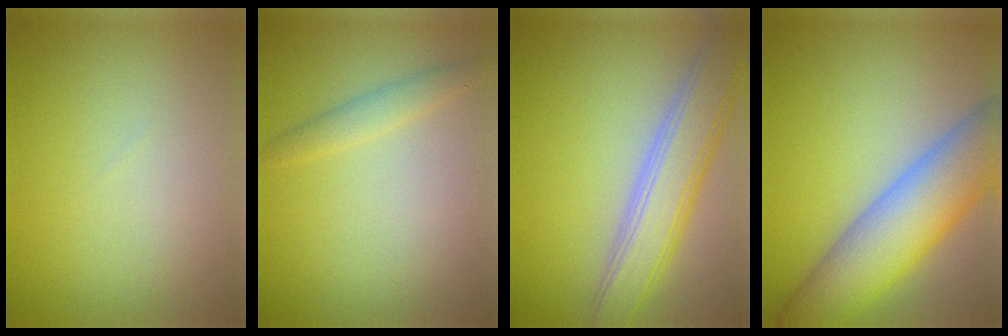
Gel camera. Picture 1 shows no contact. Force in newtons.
{"total": 1.5, "press": 1.5, "slide": 0.0}
{"total": 6.0, "press": 6.0, "slide": 0.4}
{"total": 9.5, "press": 9.5, "slide": 0.7}